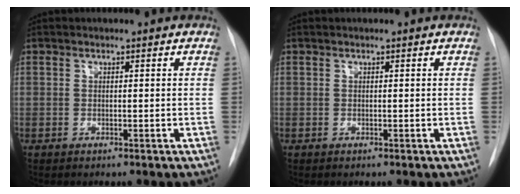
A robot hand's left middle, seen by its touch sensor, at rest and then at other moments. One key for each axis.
{"total": 0.0}